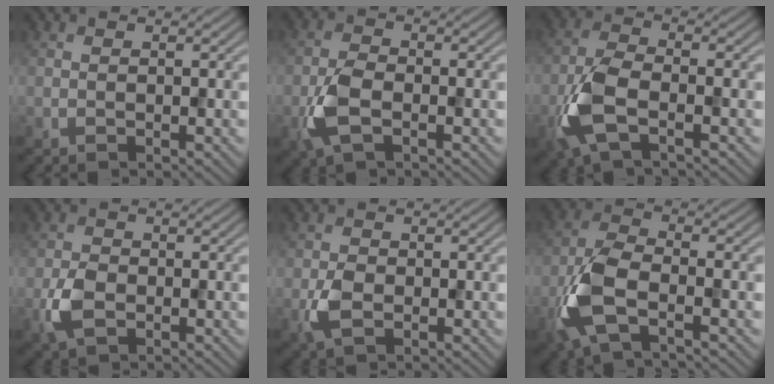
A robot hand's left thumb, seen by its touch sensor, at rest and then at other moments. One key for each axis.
{"total": 4.8, "fx": -1.7, "fy": 2.5, "fz": 3.7, "tx": -0.090, "ty": -0.001, "tz": -0.042}
{"total": 7.1, "fx": -2.7, "fy": 3.1, "fz": 5.8, "tx": -0.143, "ty": -0.003, "tz": -0.066}
{"total": 3.9, "fx": -1.2, "fy": 2.5, "fz": 2.6, "tx": -0.064, "ty": -0.005, "tz": -0.030}
{"total": 3.1, "fx": -0.8, "fy": 2.1, "fz": 2.1, "tx": -0.050, "ty": -0.004, "tz": -0.020}
{"total": 7.9, "fx": -3.1, "fy": 3.4, "fz": 6.4, "tx": -0.157, "ty": -0.002, "tz": -0.079}